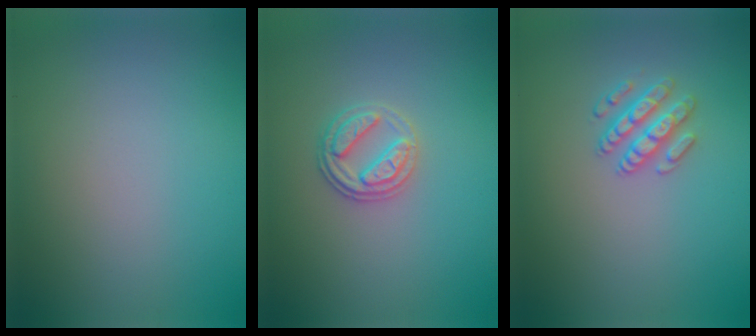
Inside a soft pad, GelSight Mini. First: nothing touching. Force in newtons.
{"total": 2.6, "press": 2.4, "slide": 1.0}
{"total": 2.6, "press": 2.6, "slide": 0.5}